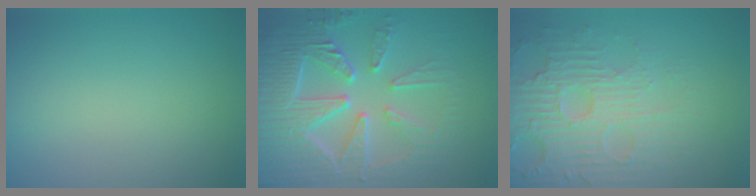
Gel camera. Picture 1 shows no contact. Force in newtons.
{"total": 8.2, "press": 6.4, "slide": 5.1}
{"total": 4.4, "press": 4.4, "slide": 0.5}